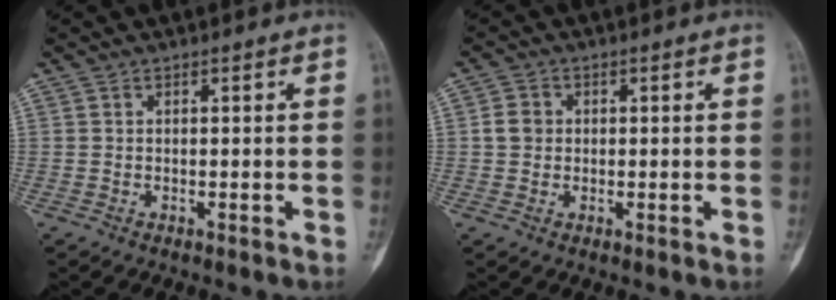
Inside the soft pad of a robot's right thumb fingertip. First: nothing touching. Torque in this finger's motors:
{"motor_torque": [0.57, 0.74, 0.17, -0.03, 0.01]}